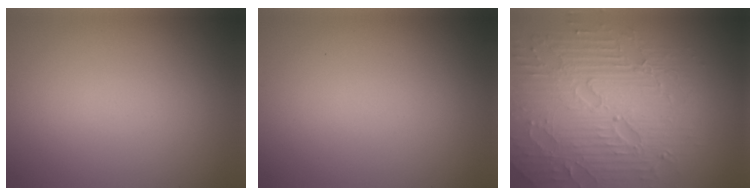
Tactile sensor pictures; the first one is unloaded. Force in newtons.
{"total": 0.0}
{"total": 8.4, "press": 6.1, "slide": 5.8}